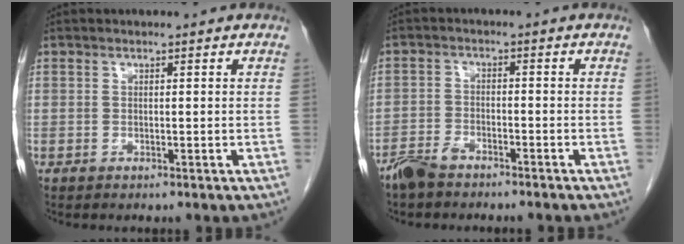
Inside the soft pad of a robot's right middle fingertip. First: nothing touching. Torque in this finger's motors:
{"motor_torque": [-0.52, -0.41, -0.07, -0.01]}